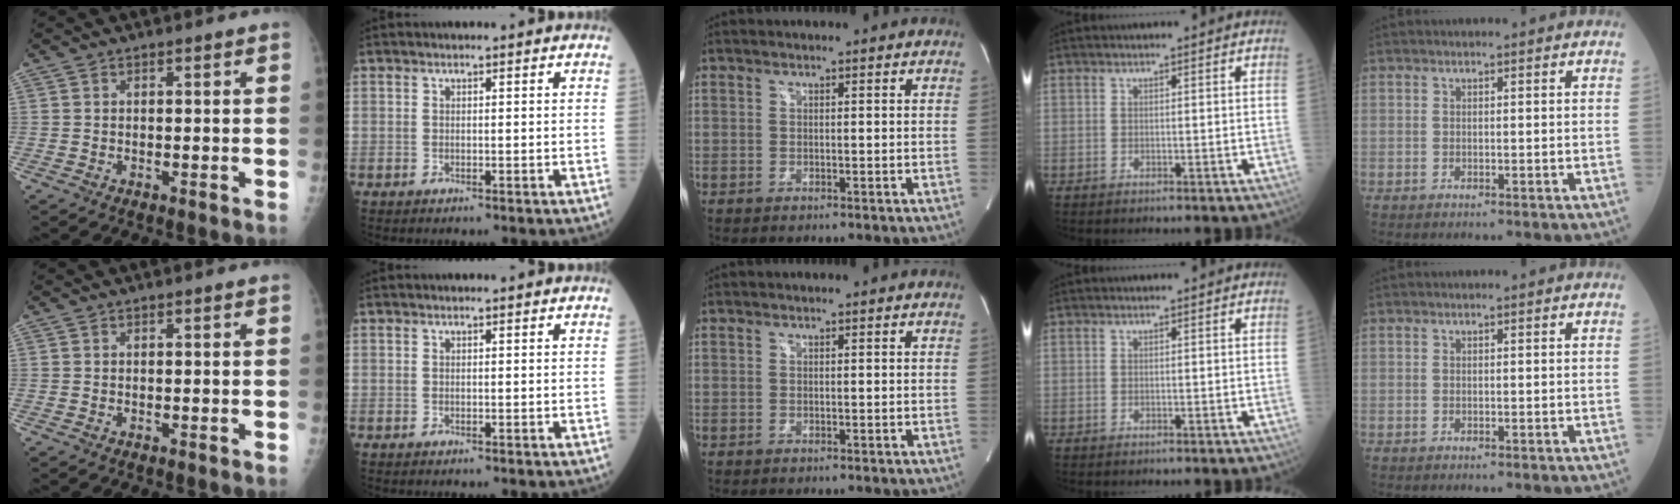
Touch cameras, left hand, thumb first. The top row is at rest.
{}